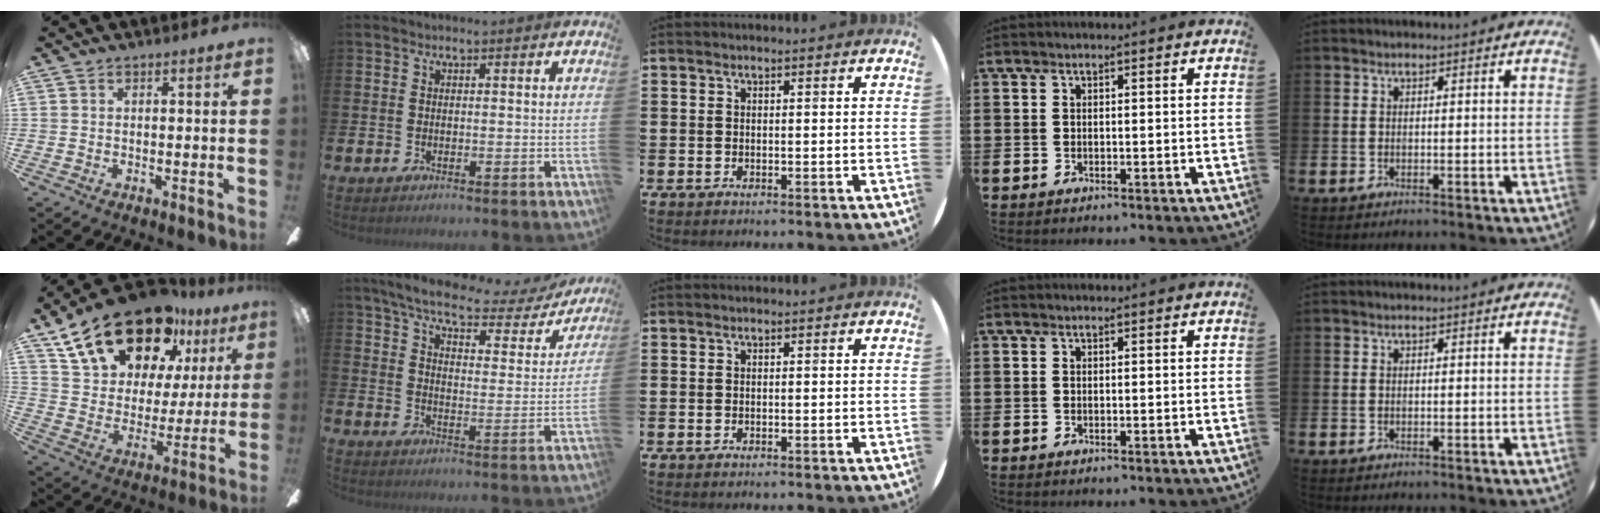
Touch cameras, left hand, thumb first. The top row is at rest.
{"thumb": {"total": 22.8, "force": [15.8, 11.7, 11.7], "torque": [-0.207, -0.088, 0.281]}, "index": {"total": 6.7, "force": [5.5, 1.7, 3.3], "torque": [-0.082, -0.034, 0.087]}}